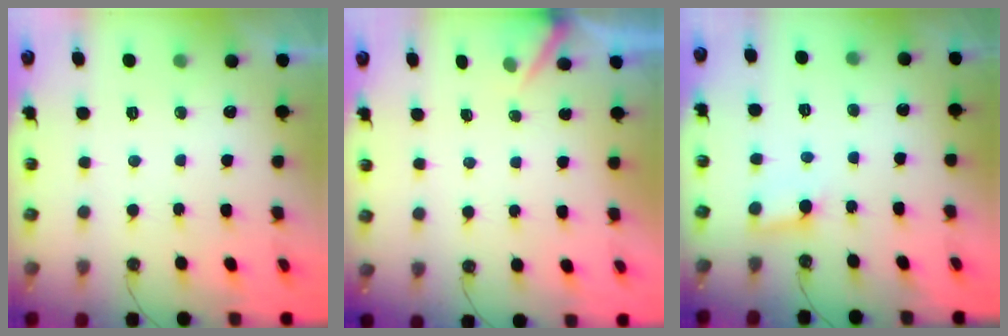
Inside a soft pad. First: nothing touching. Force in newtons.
{"total": 2.9, "press": 2.9, "slide": 0.2}
{"total": 2.8, "press": 2.8, "slide": 0.3}